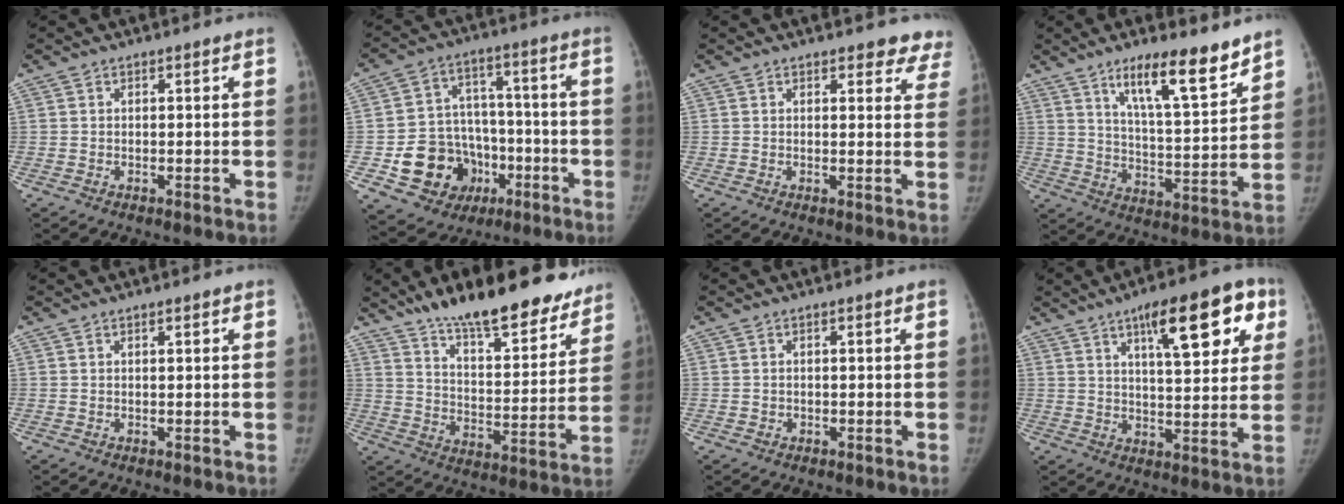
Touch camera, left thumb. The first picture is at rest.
{"total": 16.3, "force": [-5.4, 13.7, 6.9], "torque": [-0.079, 0.053, -0.073]}
{"total": 6.3, "force": [5.6, 2.8, 0.9], "torque": [0.042, -0.024, 0.039]}
{"total": 14.5, "force": [10.0, 3.2, 10.0], "torque": [-0.137, -0.068, 0.170]}
{"total": 0.6, "force": [0.3, 0.1, 0.4], "torque": [-0.005, 0.000, 0.004]}
{"total": 23.2, "force": [17.9, 7.6, 12.5], "torque": [-0.144, -0.085, 0.268]}
{"total": 0.8, "force": [-0.3, 0.8, 0.1], "torque": [0.003, 0.005, -0.005]}
{"total": 16.7, "force": [7.8, 5.7, 13.5], "torque": [-0.152, -0.015, 0.108]}